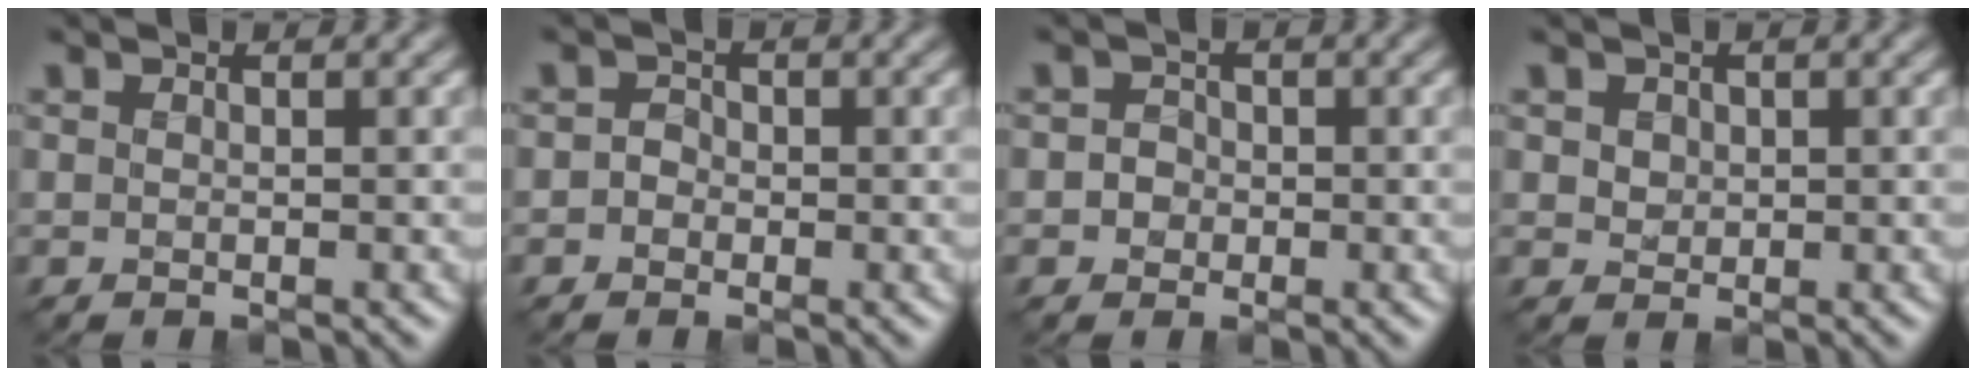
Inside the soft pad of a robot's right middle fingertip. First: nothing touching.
{"total": 1.3, "force": [-0.4, 1.2, 0.5], "torque": [0.005, 0.004, -0.017]}
{"total": 1.7, "force": [-0.3, 1.6, 0.6], "torque": [0.003, 0.003, -0.008]}
{"total": 2.2, "force": [0.8, 1.7, 1.0], "torque": [-0.039, 0.002, 0.024]}